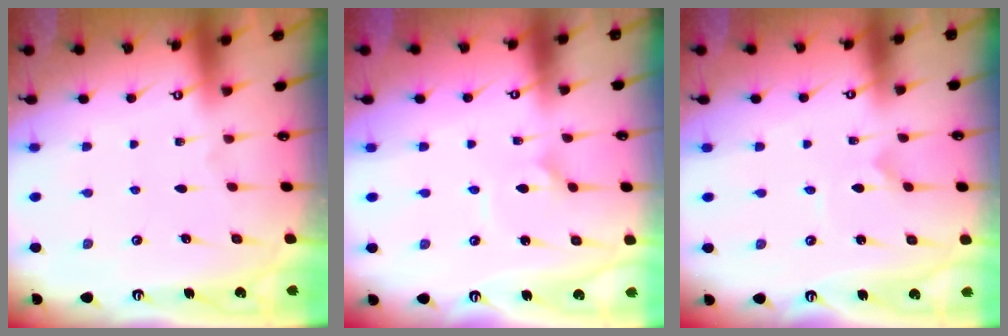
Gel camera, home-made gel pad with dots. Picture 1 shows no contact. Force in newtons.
{"total": 2.1, "press": 2.1, "slide": 0.1}
{"total": 0.0}